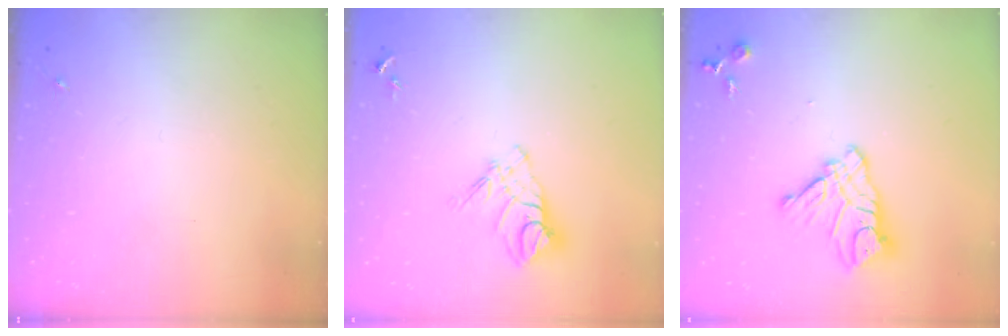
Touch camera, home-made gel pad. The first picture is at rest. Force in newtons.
{"total": 10.9, "press": 10.8, "slide": 0.9}
{"total": 12.8, "press": 12.7, "slide": 1.0}